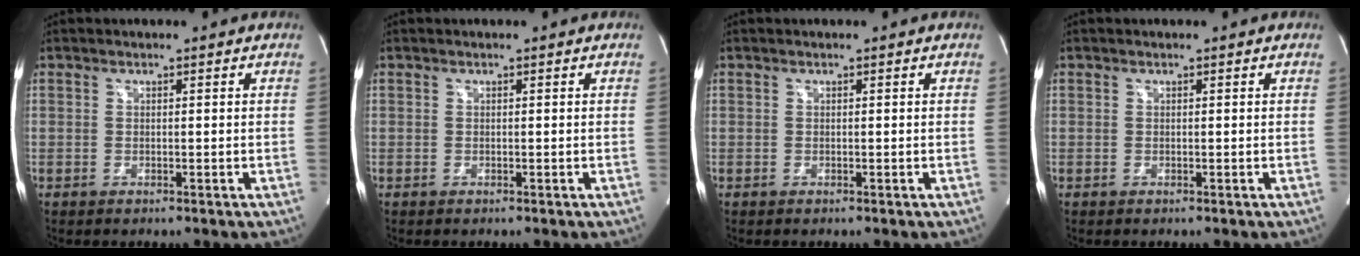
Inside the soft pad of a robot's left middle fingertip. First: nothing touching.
{"total": 0.0}
{"total": 0.0}
{"total": 0.0}